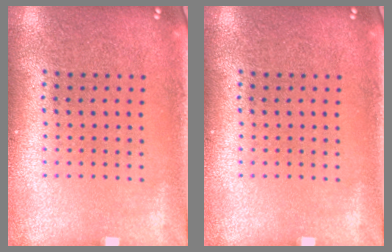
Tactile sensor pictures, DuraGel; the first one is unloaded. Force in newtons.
{"total": 0.0}